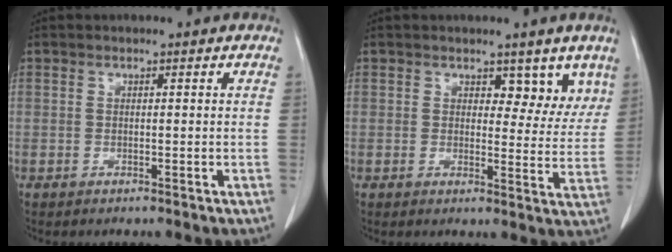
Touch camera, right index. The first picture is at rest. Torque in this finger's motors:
{"motor_torque": [-0.11, 0.21, -0.04, 0.00]}